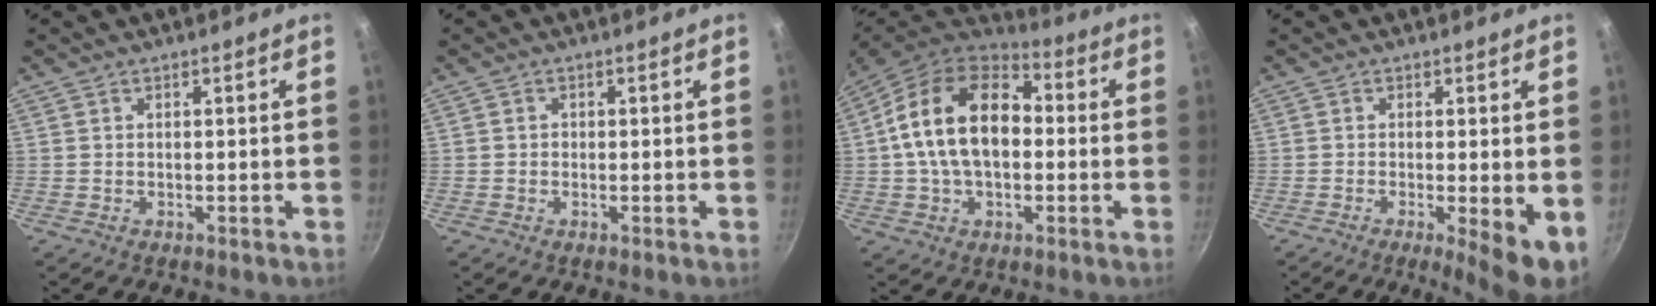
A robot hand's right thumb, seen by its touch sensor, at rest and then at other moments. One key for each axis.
{"total": 0.7, "fx": -0.2, "fy": 0.7, "fz": 0.2, "tx": 0.000, "ty": 0.002, "tz": -0.005}
{"total": 18.7, "fx": 0.8, "fy": 12.1, "fz": 14.2, "tx": -0.224, "ty": 0.032, "tz": -0.003}
{"total": 6.4, "fx": -1.3, "fy": 1.3, "fz": 6.1, "tx": -0.085, "ty": -0.011, "tz": -0.015}